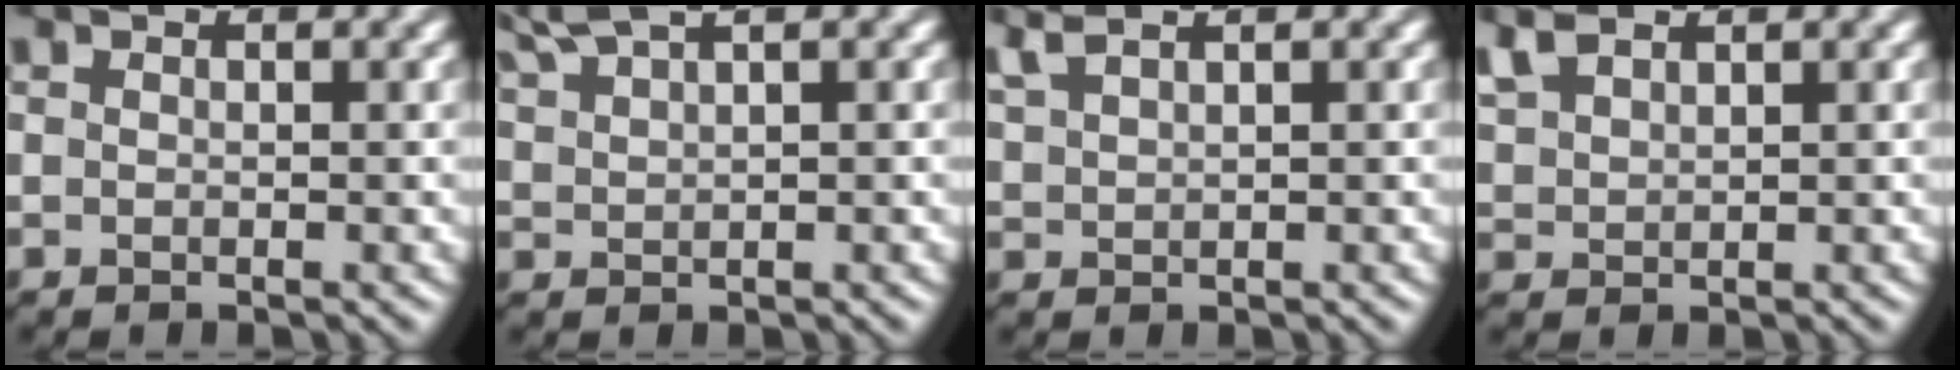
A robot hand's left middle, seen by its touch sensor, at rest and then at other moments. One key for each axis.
{"total": 3.5, "fx": 3.1, "fy": 0.4, "fz": 1.5, "tx": -0.040, "ty": 0.019, "tz": 0.065}
{"total": 2.2, "fx": 2.0, "fy": 0.3, "fz": 1.0, "tx": -0.027, "ty": 0.012, "tz": 0.048}
{"total": 2.8, "fx": 2.3, "fy": 1.1, "fz": 1.3, "tx": -0.038, "ty": 0.011, "tz": 0.052}